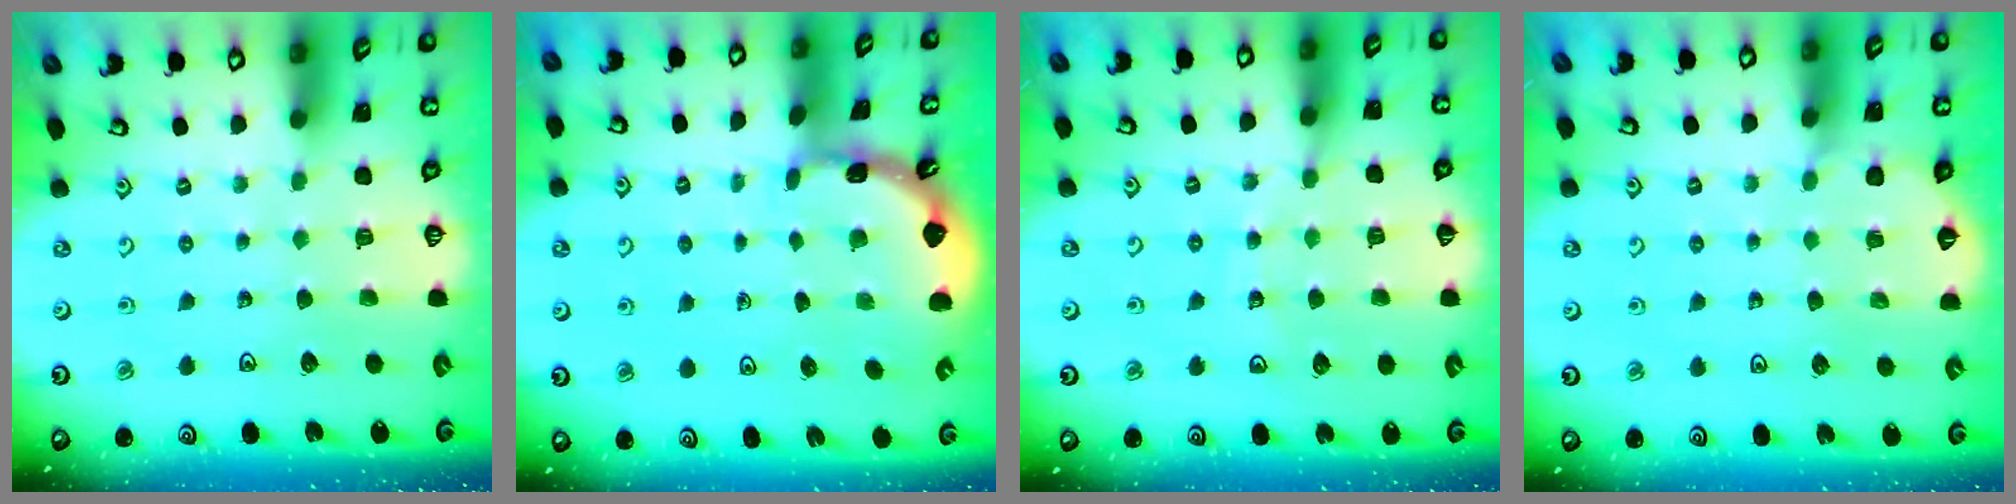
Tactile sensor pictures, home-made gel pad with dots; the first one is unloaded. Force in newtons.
{"total": 1.7, "press": 1.7, "slide": 0.2}
{"total": 10.9, "press": 10.6, "slide": 2.4}
{"total": 2.9, "press": 2.8, "slide": 0.4}